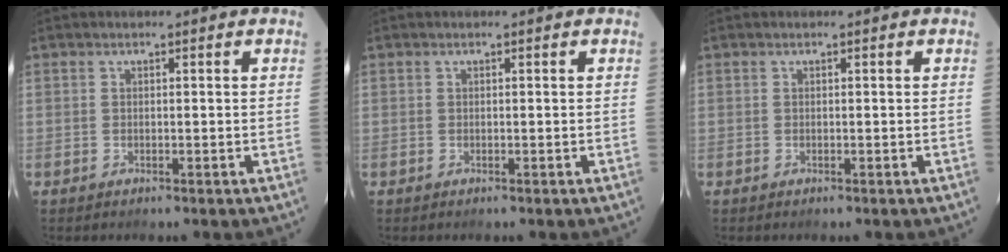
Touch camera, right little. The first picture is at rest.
{"total": 0.0}
{"total": 0.0}